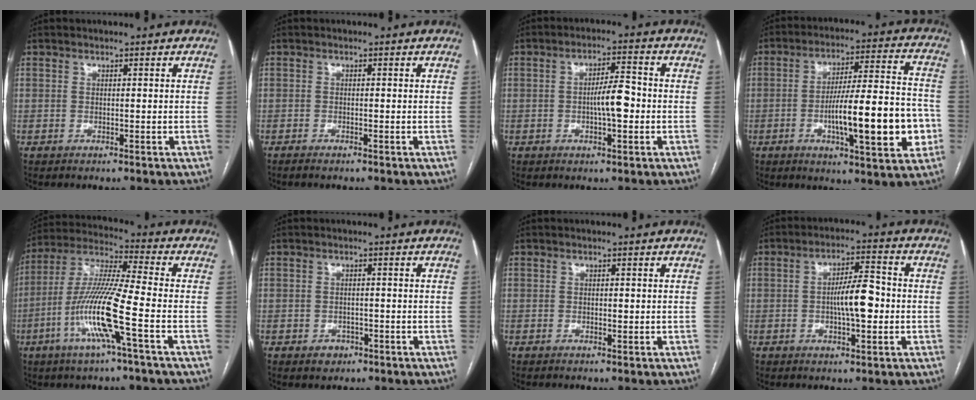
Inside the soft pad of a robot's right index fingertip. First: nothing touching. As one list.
[{"total": 1.1, "force": [-0.9, 0.1, 0.6], "torque": [-0.012, -0.002, -0.014]}, {"total": 5.6, "force": [-0.8, 1.3, 5.3], "torque": [-0.093, 0.009, -0.013]}, {"total": 17.3, "force": [-4.1, 2.8, 16.6], "torque": [-0.255, 0.010, -0.058]}, {"total": 13.8, "force": [-4.6, -0.4, 13.0], "torque": [-0.268, -0.007, -0.096]}, {"total": 2.4, "force": [-1.2, 1.9, 0.7], "torque": [-0.007, 0.005, -0.012]}, {"total": 0.7, "force": [-0.1, 0.3, 0.6], "torque": [-0.010, 0.000, -0.001]}, {"total": 7.5, "force": [-0.7, 2.0, 7.2], "torque": [-0.125, 0.012, -0.013]}]